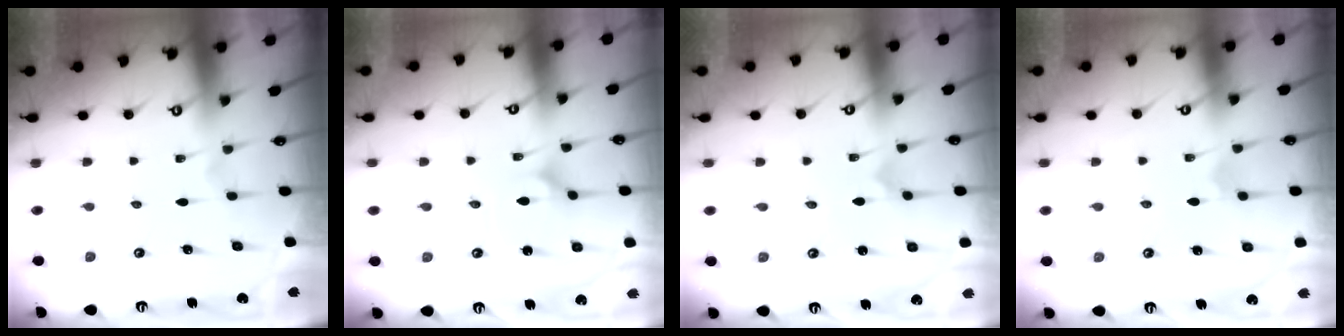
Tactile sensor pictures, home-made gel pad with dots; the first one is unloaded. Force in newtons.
{"total": 2.9, "press": 2.9, "slide": 0.2}
{"total": 0.0}
{"total": 2.8, "press": 2.8, "slide": 0.3}